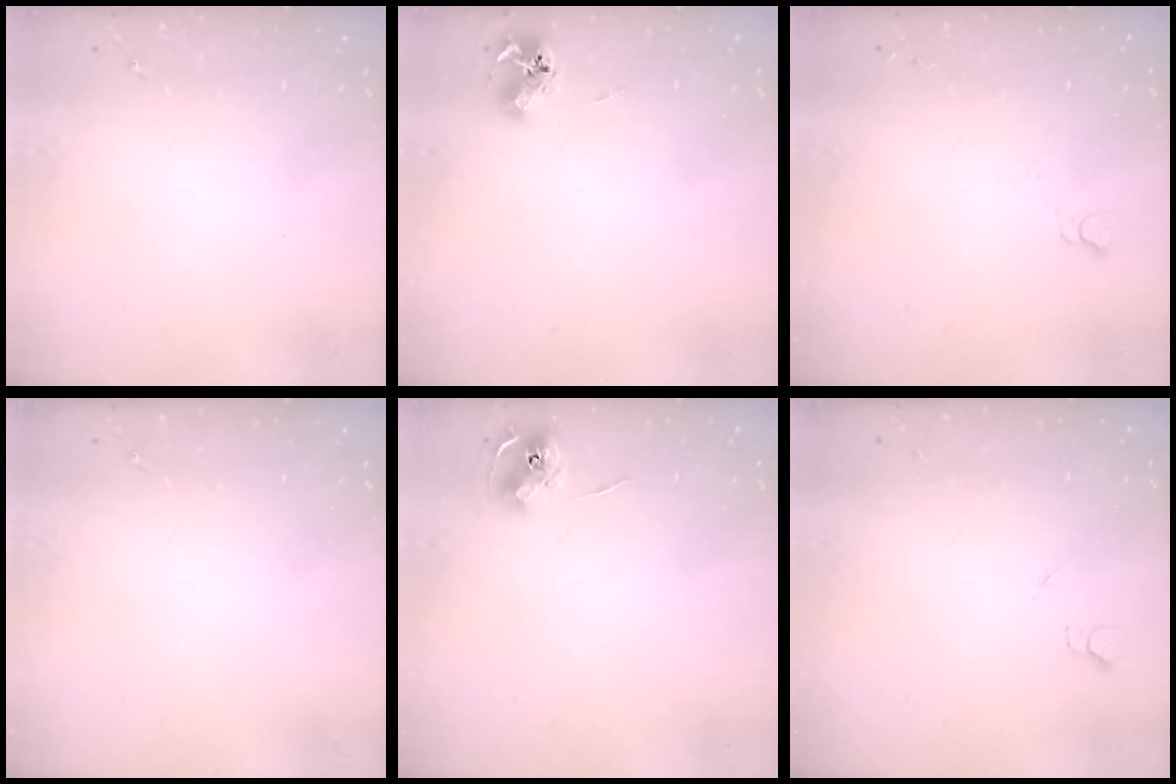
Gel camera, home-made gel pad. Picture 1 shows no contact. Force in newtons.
{"total": 6.8, "press": 6.8, "slide": 0.9}
{"total": 3.8, "press": 3.8, "slide": 0.3}
{"total": 0.0}
{"total": 6.6, "press": 6.6, "slide": 0.3}
{"total": 2.7, "press": 2.6, "slide": 0.3}